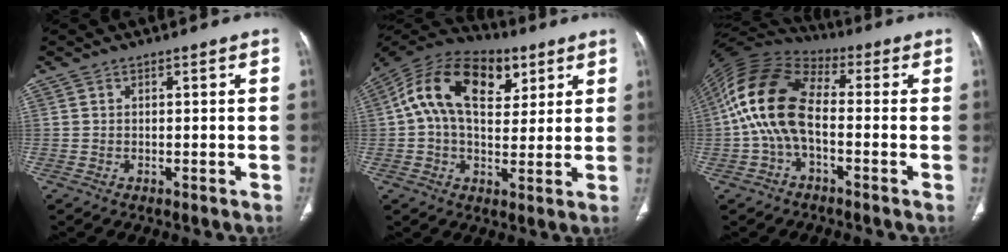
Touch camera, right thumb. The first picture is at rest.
{"total": 18.7, "force": [5.9, 11.5, 13.5], "torque": [-0.220, 0.010, 0.086]}
{"total": 15.0, "force": [-1.3, 8.5, 12.3], "torque": [-0.245, 0.035, -0.037]}